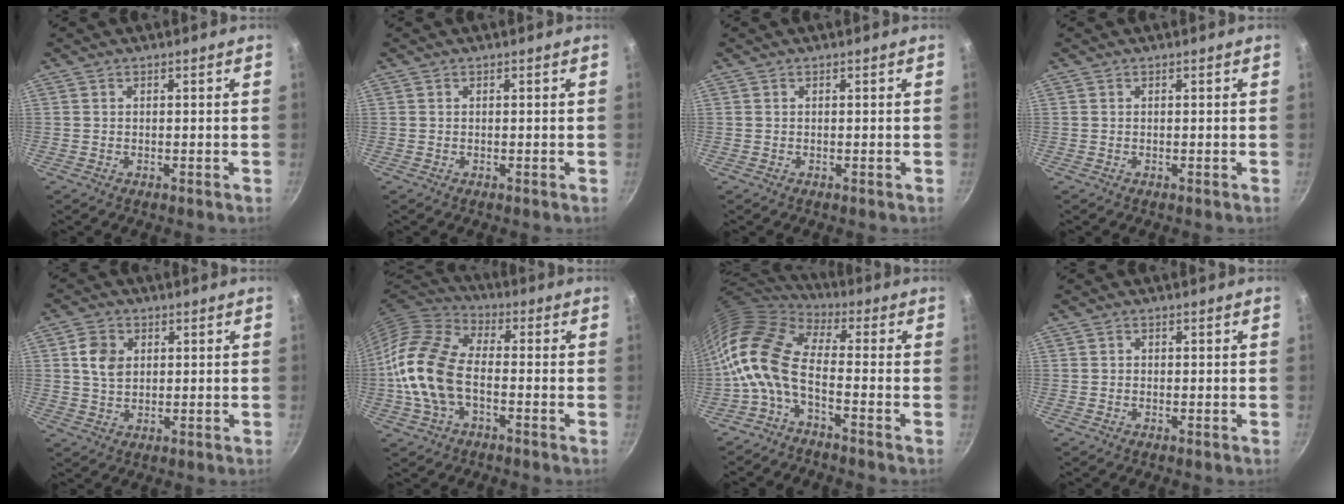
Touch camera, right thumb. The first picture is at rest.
{"total": 0.0}
{"total": 0.0}
{"total": 0.0}
{"total": 5.8, "force": [1.4, 4.3, 3.5], "torque": [-0.049, -0.001, 0.024]}
{"total": 15.1, "force": [-2.8, 8.8, 11.9], "torque": [-0.226, 0.034, -0.068]}
{"total": 12.2, "force": [-3.0, 5.8, 10.4], "torque": [-0.212, 0.033, -0.078]}
{"total": 0.6, "force": [-0.1, 0.5, 0.2], "torque": [-0.002, 0.002, -0.002]}